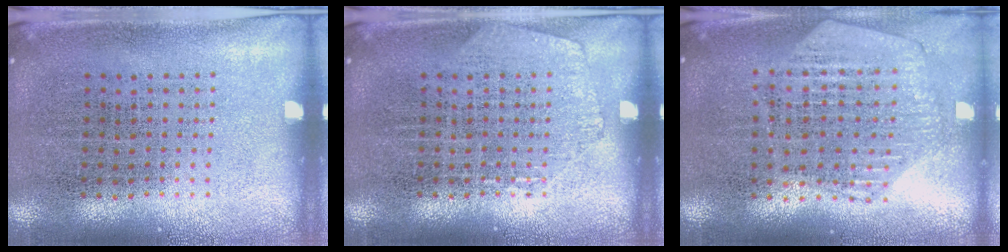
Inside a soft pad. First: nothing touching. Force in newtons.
{"total": 1.0, "press": 1.0, "slide": 0.1}
{"total": 1.2, "press": 1.2, "slide": 0.2}